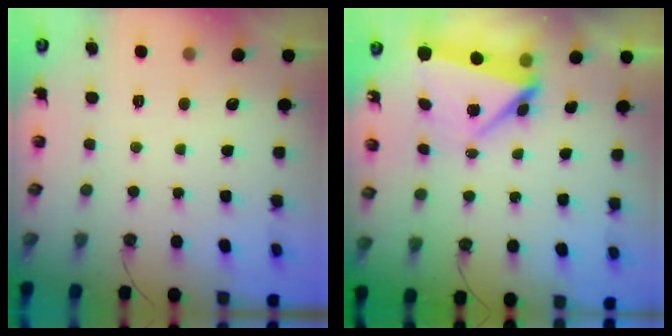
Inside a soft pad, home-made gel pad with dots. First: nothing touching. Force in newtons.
{"total": 5.8, "press": 4.9, "slide": 3.1}